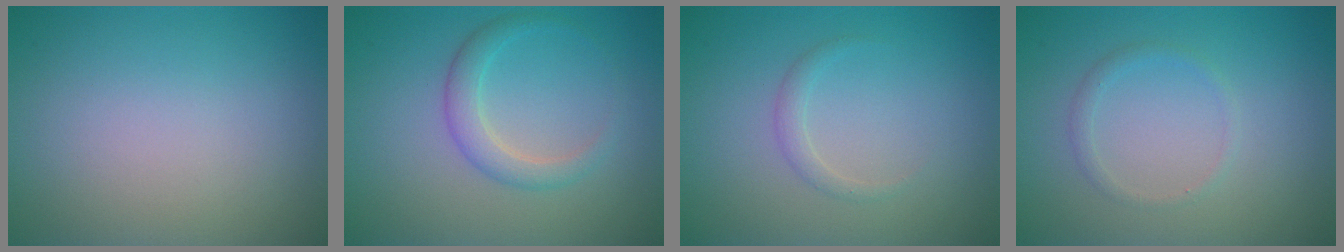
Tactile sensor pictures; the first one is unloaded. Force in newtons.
{"total": 2.4, "press": 2.4, "slide": 0.1}
{"total": 1.1, "press": 1.1, "slide": 0.0}
{"total": 0.9, "press": 0.9, "slide": 0.1}